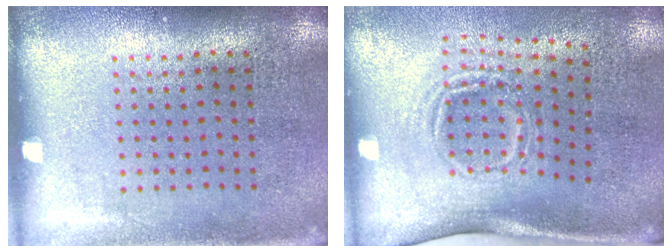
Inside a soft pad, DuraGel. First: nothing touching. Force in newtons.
{"total": 1.8, "press": 1.2, "slide": 1.4}